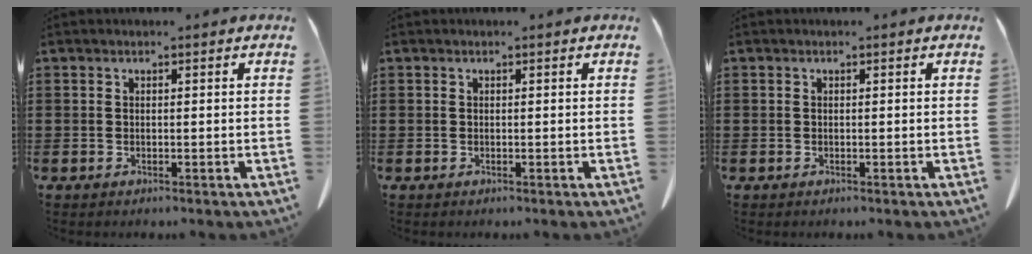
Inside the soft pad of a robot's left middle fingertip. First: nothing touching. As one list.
[{"total": 0.0}, {"total": 0.0}]